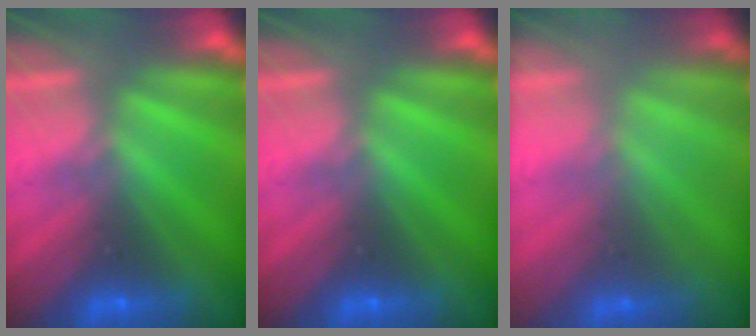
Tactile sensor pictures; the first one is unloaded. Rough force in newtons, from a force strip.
{"total": 0.0}
{"total": 1.7}